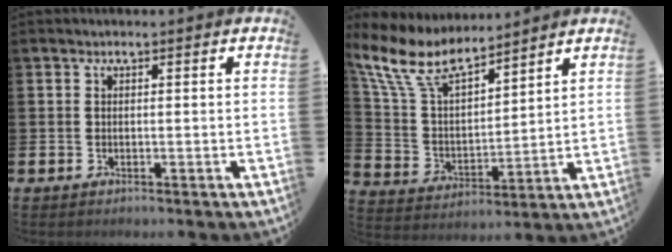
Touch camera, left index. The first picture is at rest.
{"total": 9.4, "force": [8.0, 3.2, 3.7], "torque": [-0.111, -0.042, 0.144]}